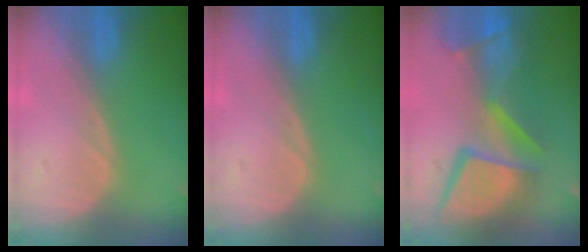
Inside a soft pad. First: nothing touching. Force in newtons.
{"total": 0.0}
{"total": 13.9, "press": 11.3, "slide": 8.2}